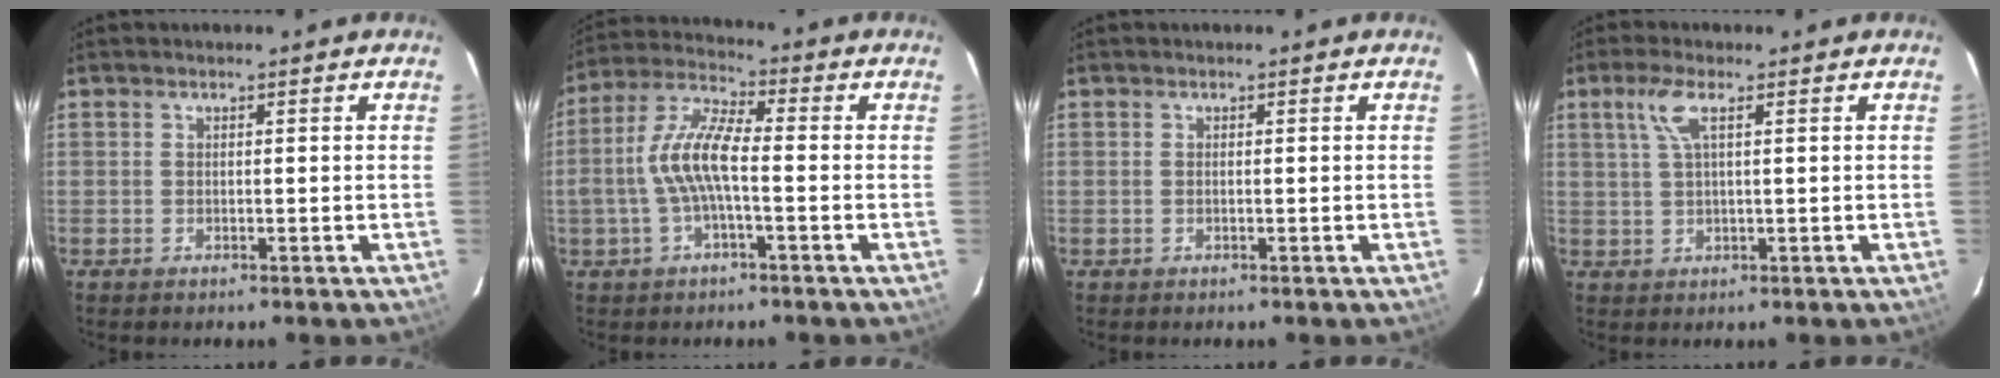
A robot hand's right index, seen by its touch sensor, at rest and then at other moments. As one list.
[{"total": 9.5, "force": [-1.6, 2.7, 9.0], "torque": [-0.194, 0.012, -0.032]}, {"total": 0.0}, {"total": 4.1, "force": [1.7, 0.6, 3.7], "torque": [-0.081, 0.006, 0.036]}]